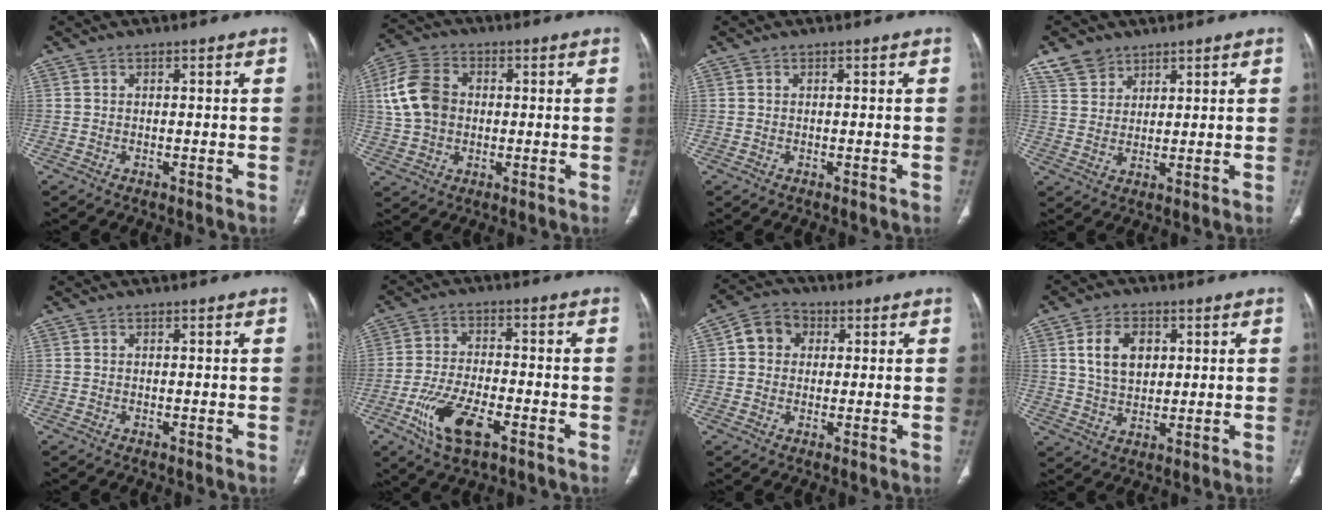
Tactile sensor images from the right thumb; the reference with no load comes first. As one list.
[{"total": 10.7, "force": [1.1, 8.1, 7.0], "torque": [-0.128, 0.013, 0.018]}, {"total": 0.0}, {"total": 5.4, "force": [3.9, 3.4, 1.3], "torque": [-0.012, -0.015, 0.082]}, {"total": 0.0}, {"total": 10.9, "force": [-4.9, 4.5, 8.6], "torque": [-0.177, 0.010, -0.087]}, {"total": 6.5, "force": [1.3, 5.6, 3.0], "torque": [-0.032, 0.010, 0.014]}, {"total": 8.5, "force": [2.4, 5.7, 5.8], "torque": [-0.081, -0.009, 0.047]}]